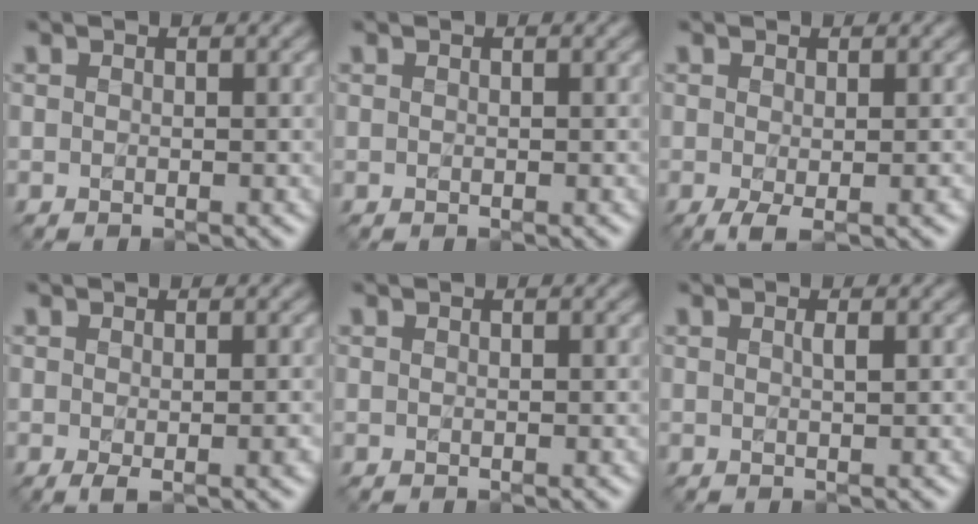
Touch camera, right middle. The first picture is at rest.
{"total": 0.0}
{"total": 2.1, "force": [-0.6, 0.4, 1.9], "torque": [-0.037, -0.007, -0.011]}
{"total": 2.0, "force": [-0.5, 0.5, 1.9], "torque": [-0.028, -0.005, -0.006]}
{"total": 0.0}
{"total": 0.7, "force": [0.2, 0.0, 0.7], "torque": [-0.010, 0.001, 0.003]}